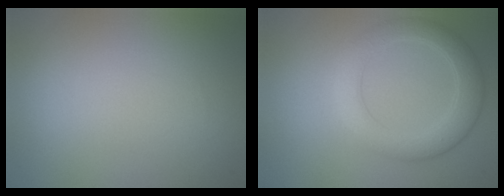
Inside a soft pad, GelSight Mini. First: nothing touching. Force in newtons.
{"total": 4.1, "press": 4.1, "slide": 0.1}